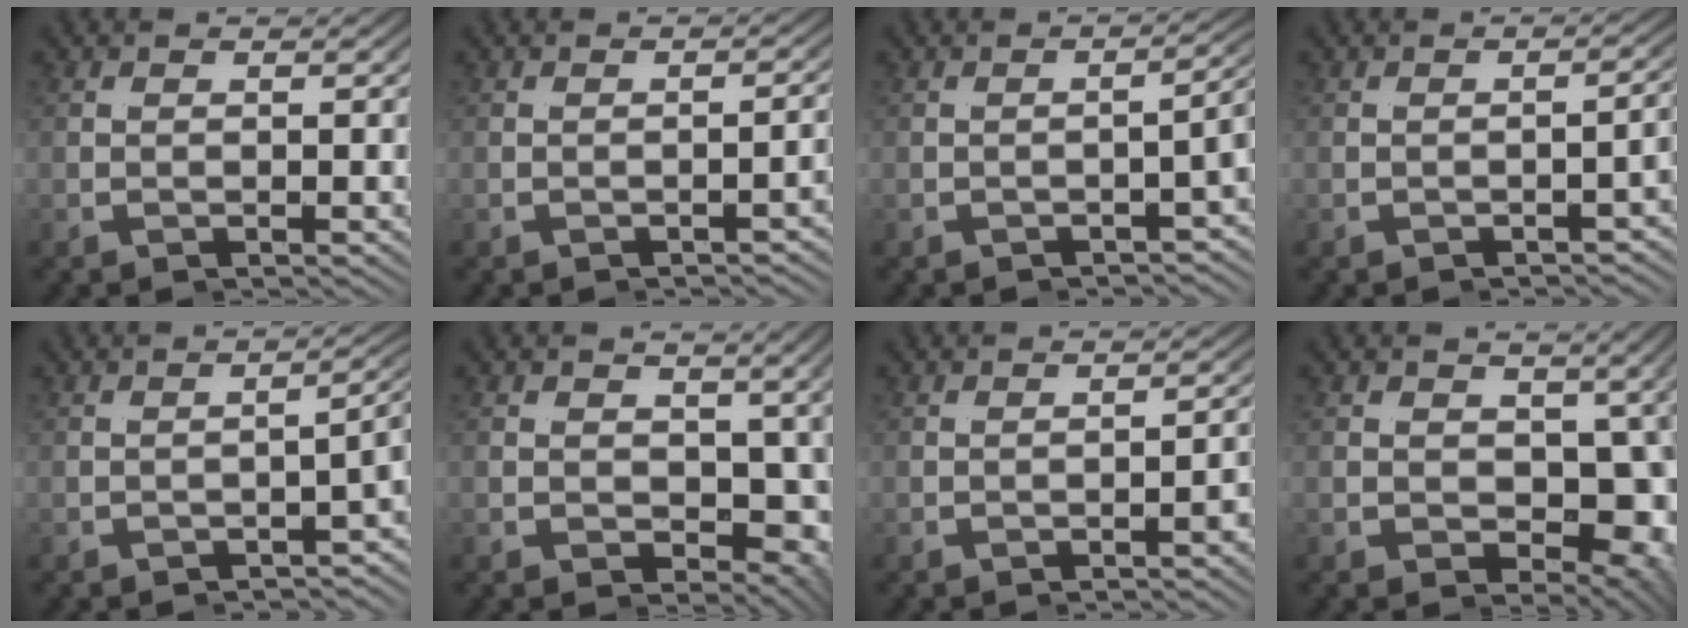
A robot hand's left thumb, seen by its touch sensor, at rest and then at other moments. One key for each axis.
{"total": 1.4, "fx": -0.3, "fy": -1.4, "fz": -0.1, "tx": -0.005, "ty": 0.012, "tz": -0.009}
{"total": 2.4, "fx": -0.9, "fy": -1.0, "fz": 2.0, "tx": -0.030, "ty": 0.016, "tz": -0.013}
{"total": 1.6, "fx": -0.7, "fy": -1.4, "fz": 0.2, "tx": -0.010, "ty": 0.012, "tz": -0.012}
{"total": 2.7, "fx": -1.2, "fy": -0.8, "fz": 2.3, "tx": -0.033, "ty": 0.013, "tz": -0.015}
{"total": 7.9, "fx": 0.0, "fy": 5.5, "fz": 5.7, "tx": -0.073, "ty": -0.013, "tz": 0.010}
{"total": 1.2, "fx": -0.6, "fy": -0.7, "fz": 0.8, "tx": -0.025, "ty": 0.004, "tz": -0.009}
{"total": 10.6, "fx": 0.1, "fy": 7.3, "fz": 7.7, "tx": -0.103, "ty": -0.014, "tz": 0.009}